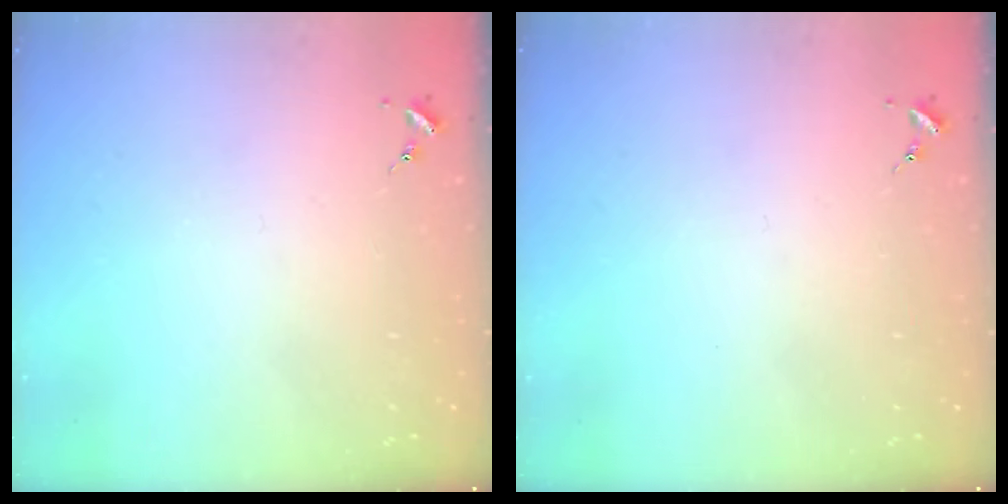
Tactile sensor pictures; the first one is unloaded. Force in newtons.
{"total": 0.0}